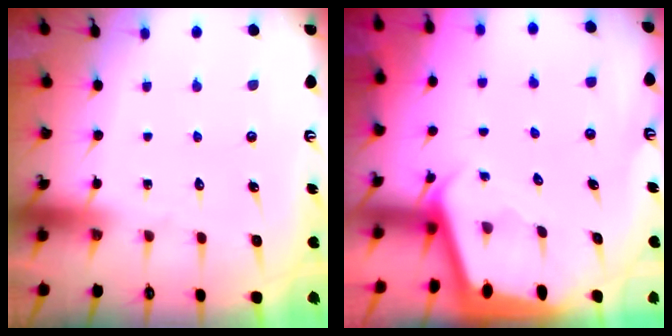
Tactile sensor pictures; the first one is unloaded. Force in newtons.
{"total": 1.8, "press": 1.7, "slide": 0.1}